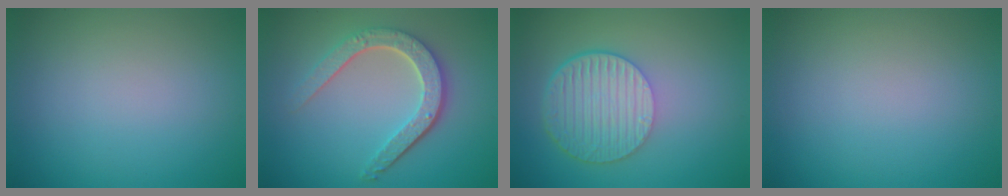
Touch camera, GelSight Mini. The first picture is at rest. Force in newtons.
{"total": 4.7, "press": 3.6, "slide": 3.0}
{"total": 6.6, "press": 4.7, "slide": 4.6}
{"total": 0.0}